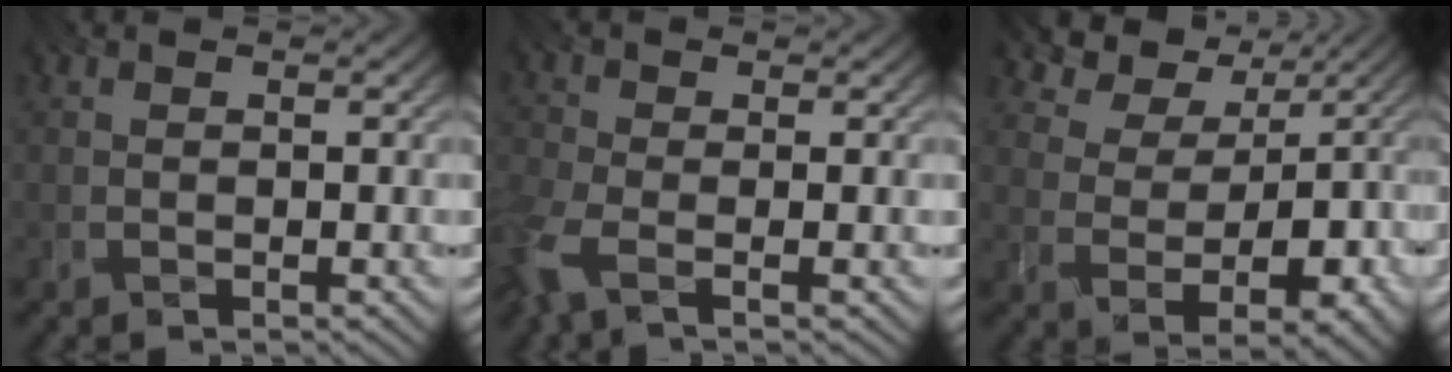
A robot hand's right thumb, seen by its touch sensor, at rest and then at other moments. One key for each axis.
{"total": 5.1, "fx": -2.7, "fy": 2.4, "fz": 3.6, "tx": -0.100, "ty": -0.009, "tz": -0.070}
{"total": 6.5, "fx": 1.8, "fy": 4.7, "fz": 4.2, "tx": -0.062, "ty": -0.004, "tz": 0.031}